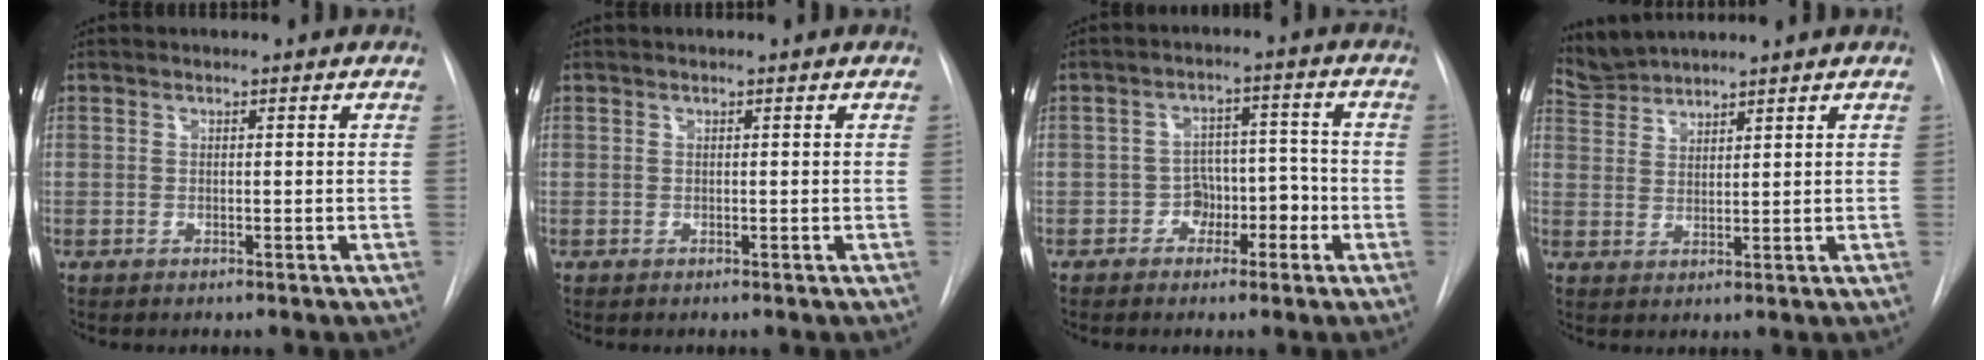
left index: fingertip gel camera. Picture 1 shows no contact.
{"total": 0.0}
{"total": 5.0, "force": [-2.3, 3.6, 2.6], "torque": [-0.025, 0.025, -0.036]}
{"total": 4.0, "force": [3.9, -0.5, -0.6], "torque": [-0.001, 0.013, 0.088]}